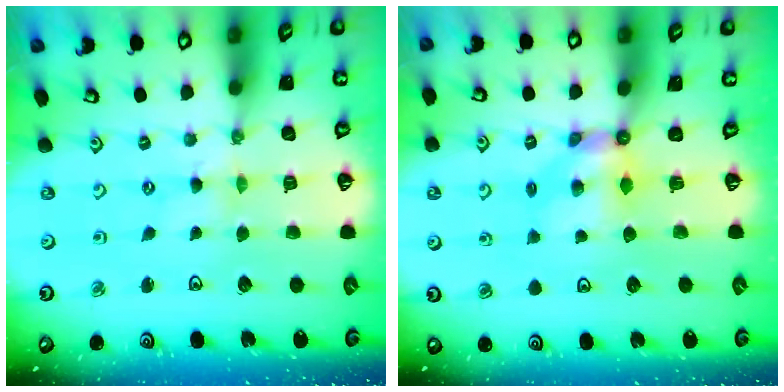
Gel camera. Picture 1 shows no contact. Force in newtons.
{"total": 5.5, "press": 5.5, "slide": 0.3}